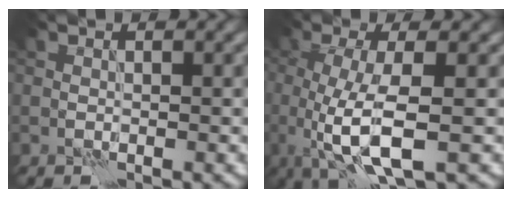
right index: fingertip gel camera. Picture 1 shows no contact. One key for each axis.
{"total": 6.5, "fx": -0.8, "fy": 1.9, "fz": 6.1, "tx": -0.117, "ty": -0.011, "tz": -0.014}